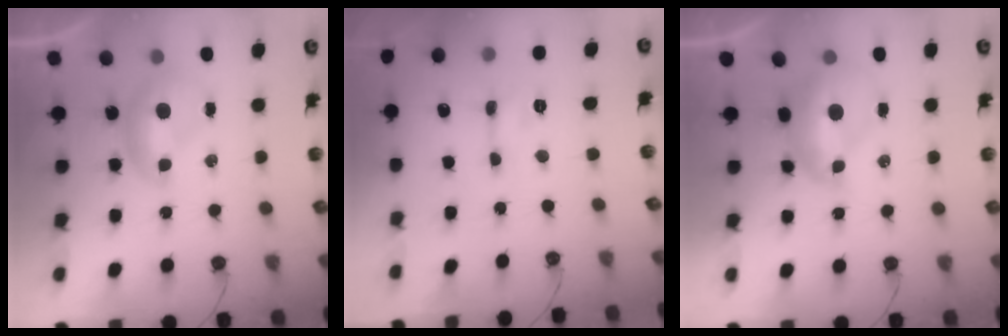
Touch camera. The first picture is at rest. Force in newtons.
{"total": 1.9, "press": 1.9, "slide": 0.4}
{"total": 2.6, "press": 2.5, "slide": 0.7}